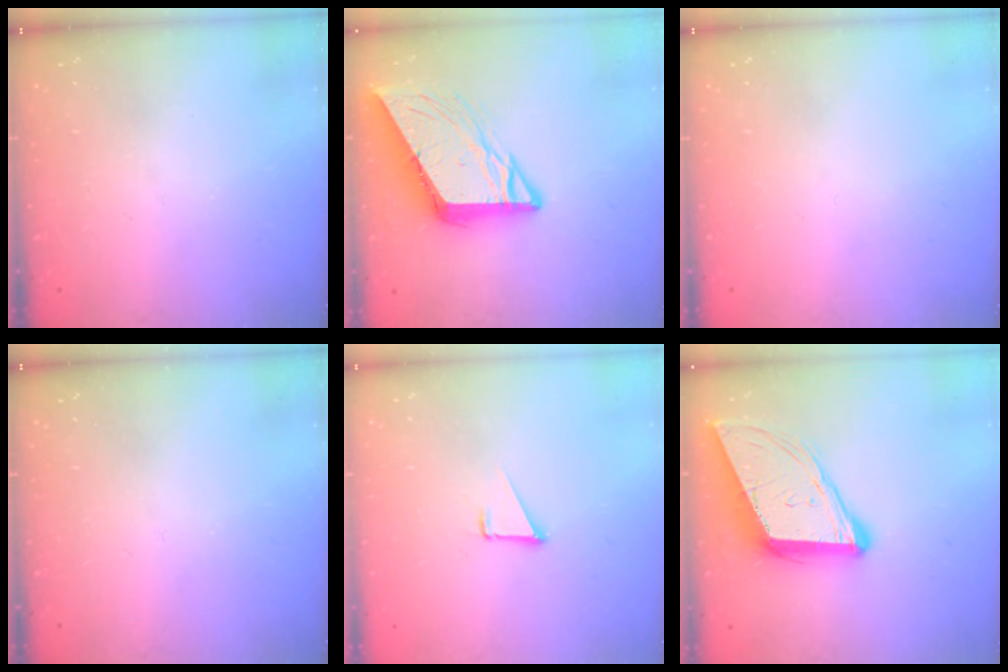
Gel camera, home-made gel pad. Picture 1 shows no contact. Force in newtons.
{"total": 11.0, "press": 10.9, "slide": 1.2}
{"total": 0.0}
{"total": 0.0}
{"total": 1.6, "press": 1.5, "slide": 0.1}
{"total": 13.2, "press": 12.6, "slide": 4.0}